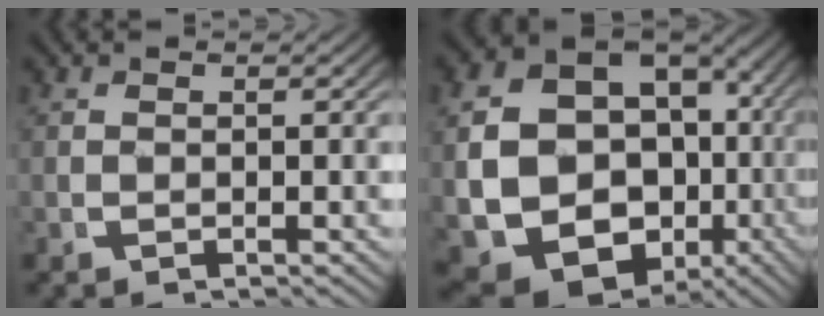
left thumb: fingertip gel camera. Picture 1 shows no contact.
{"total": 19.2, "force": [-3.4, 15.4, 10.9], "torque": [-0.267, -0.084, -0.033]}